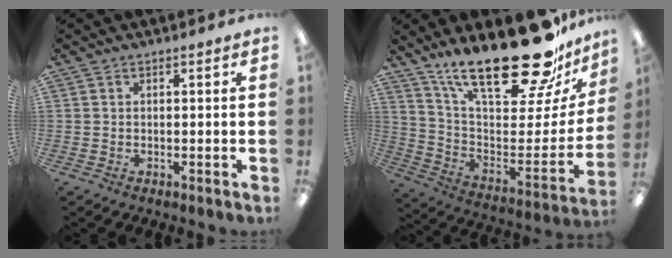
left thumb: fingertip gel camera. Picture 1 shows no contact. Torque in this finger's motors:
{"motor_torque": [3.00, 1.40, 1.49, -1.28, 0.13]}